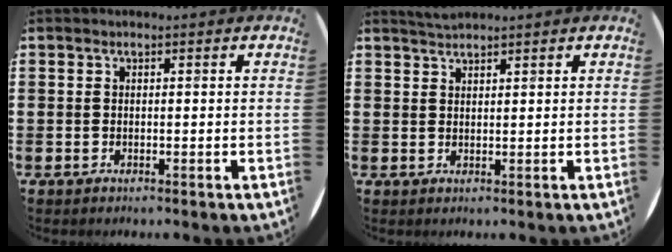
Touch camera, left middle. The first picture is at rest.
{"total": 1.6, "force": [1.5, 0.0, 0.2], "torque": [-0.006, 0.001, 0.029]}